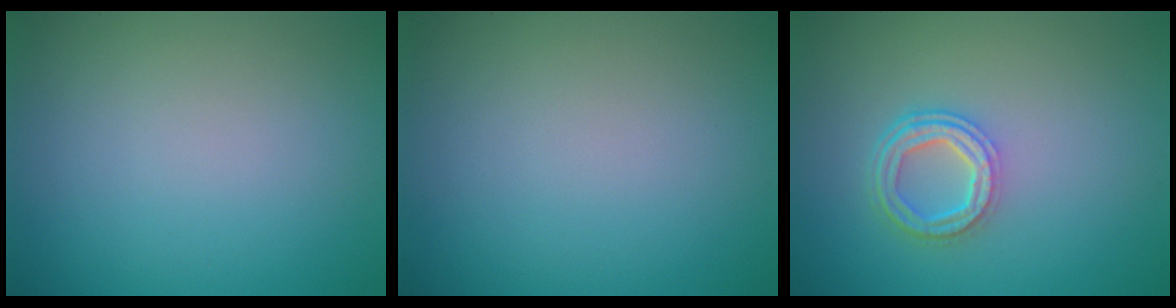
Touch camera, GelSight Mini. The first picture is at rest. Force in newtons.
{"total": 0.0}
{"total": 3.7, "press": 2.7, "slide": 2.5}